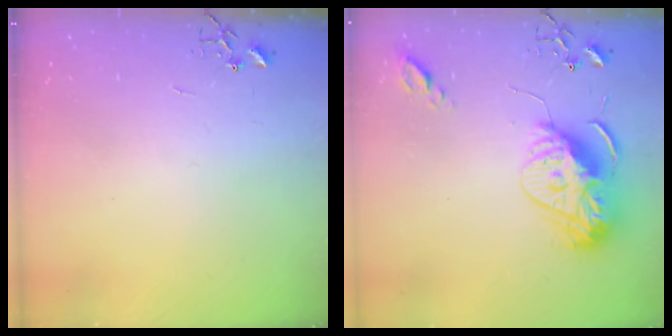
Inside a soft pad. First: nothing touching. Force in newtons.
{"total": 15.3, "press": 15.3, "slide": 1.3}